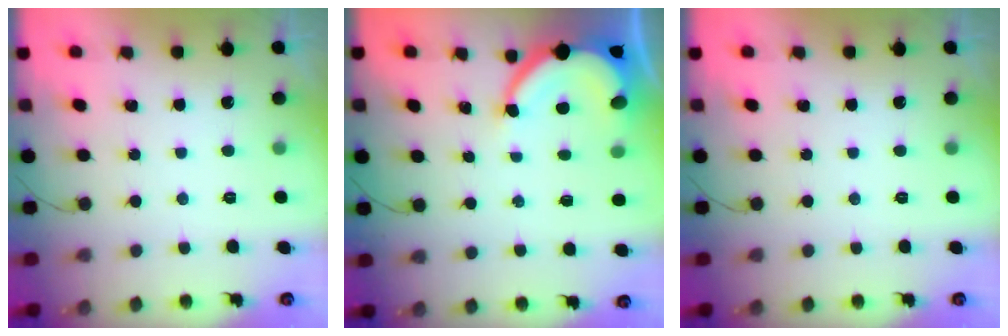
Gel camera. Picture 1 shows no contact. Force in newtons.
{"total": 7.3, "press": 7.3, "slide": 0.7}
{"total": 0.0}